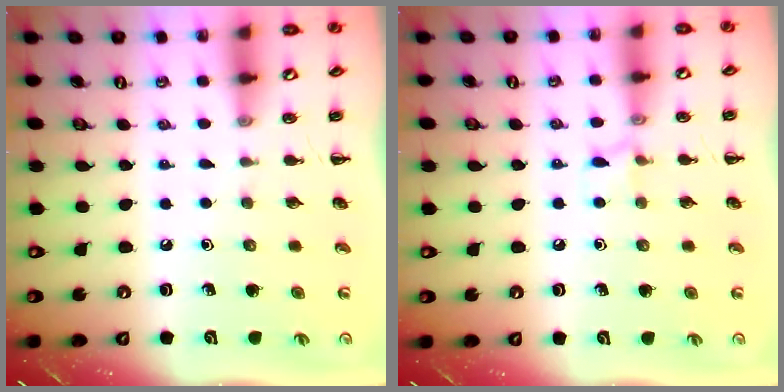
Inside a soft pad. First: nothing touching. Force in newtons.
{"total": 5.8, "press": 5.6, "slide": 1.8}